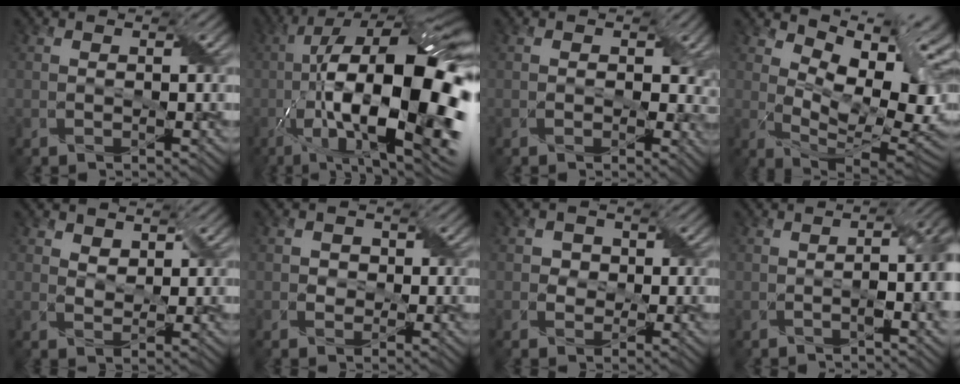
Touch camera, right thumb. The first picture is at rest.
{"total": 22.5, "force": [-3.9, 8.7, 20.3], "torque": [-0.332, -0.002, -0.065]}
{"total": 4.0, "force": [0.1, 3.0, 2.6], "torque": [-0.028, -0.009, 0.004]}
{"total": 13.3, "force": [3.5, 6.7, 10.9], "torque": [-0.173, -0.001, 0.063]}
{"total": 2.9, "force": [2.0, 1.7, 1.2], "torque": [-0.032, -0.003, 0.036]}
{"total": 2.1, "force": [0.3, 1.9, 0.6], "torque": [-0.015, -0.001, -0.002]}
{"total": 2.8, "force": [0.7, 2.5, 0.9], "torque": [-0.025, -0.002, 0.004]}
{"total": 6.6, "force": [-0.9, 2.3, 6.1], "torque": [-0.091, -0.007, -0.011]}